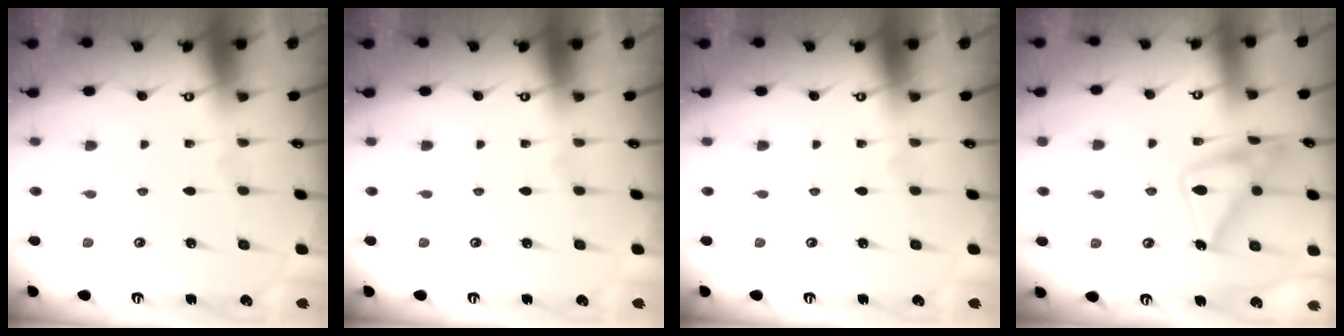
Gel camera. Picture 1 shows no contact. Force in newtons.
{"total": 0.0}
{"total": 0.0}
{"total": 17.1, "press": 17.1, "slide": 1.2}